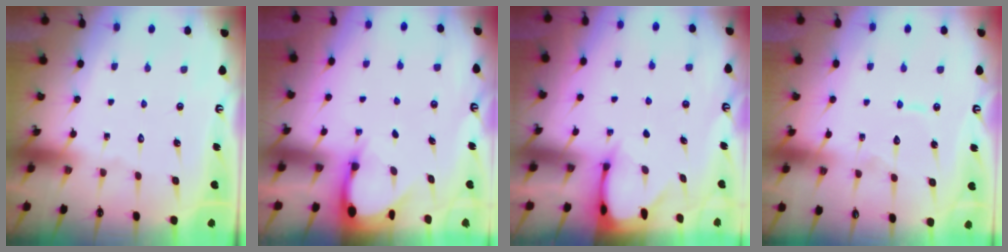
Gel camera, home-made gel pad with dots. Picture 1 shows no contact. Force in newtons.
{"total": 3.3, "press": 3.3, "slide": 0.3}
{"total": 2.4, "press": 2.3, "slide": 0.3}
{"total": 6.1, "press": 6.1, "slide": 0.5}